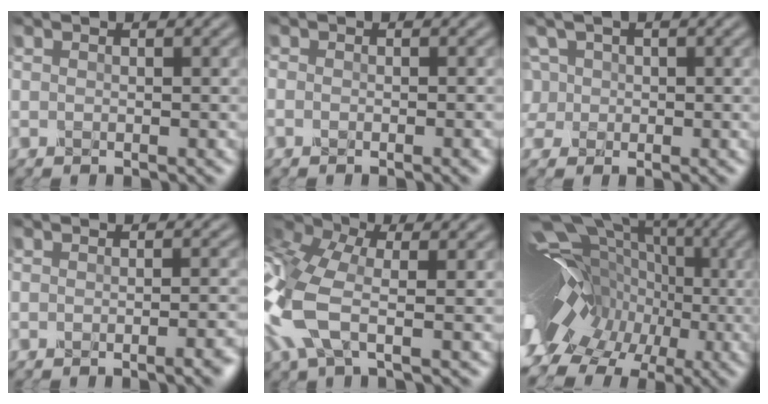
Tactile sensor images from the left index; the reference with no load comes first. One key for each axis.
{"total": 2.7, "fx": -1.0, "fy": 1.5, "fz": 2.0, "tx": -0.013, "ty": 0.006, "tz": -0.019}
{"total": 3.5, "fx": 0.7, "fy": 3.2, "fz": 1.2, "tx": -0.021, "ty": 0.029, "tz": -0.001}
{"total": 3.7, "fx": -1.6, "fy": 1.5, "fz": 3.0, "tx": -0.010, "ty": 0.007, "tz": -0.023}
{"total": 8.7, "fx": -1.6, "fy": 4.4, "fz": 7.3, "tx": -0.198, "ty": 0.003, "tz": -0.050}
{"total": 18.4, "fx": -2.2, "fy": 12.3, "fz": 13.5, "tx": -0.208, "ty": 0.047, "tz": -0.043}